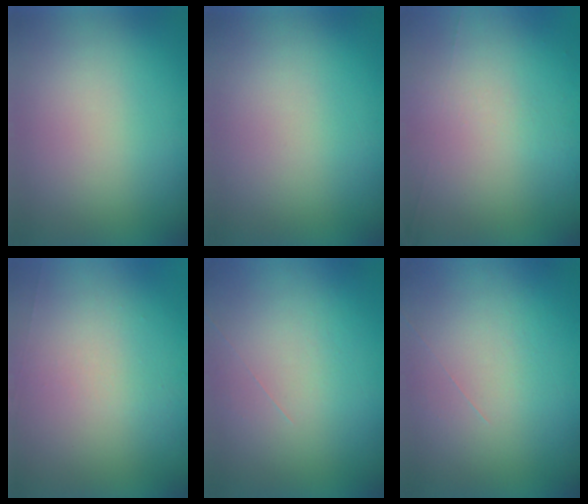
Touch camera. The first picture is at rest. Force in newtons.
{"total": 0.0}
{"total": 6.8}
{"total": 7.0}
{"total": 1.2}
{"total": 1.2}